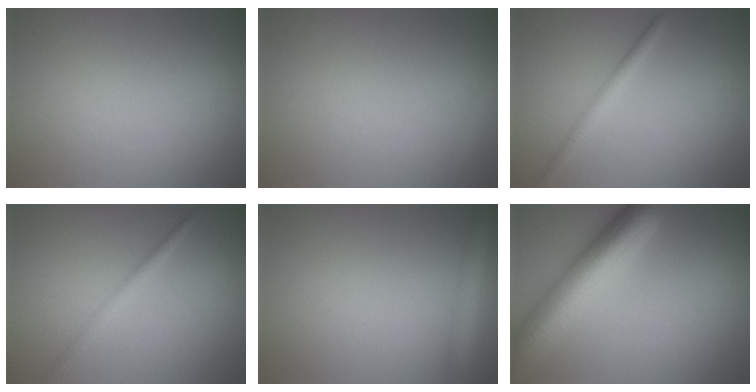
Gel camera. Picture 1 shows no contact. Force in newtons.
{"total": 0.8, "press": 0.8, "slide": 0.0}
{"total": 1.8, "press": 1.8, "slide": 0.1}
{"total": 1.8, "press": 1.8, "slide": 0.1}
{"total": 2.9, "press": 2.9, "slide": 0.1}
{"total": 8.5, "press": 8.5, "slide": 0.5}